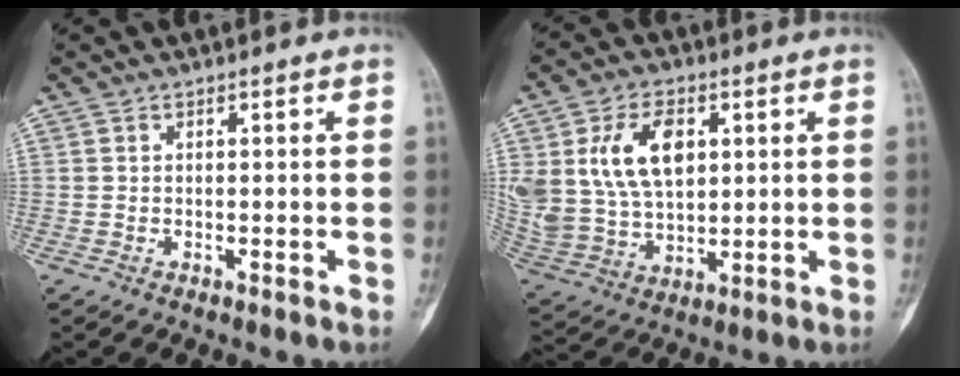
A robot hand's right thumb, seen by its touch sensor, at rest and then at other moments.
{"total": 16.1, "force": [4.6, 10.3, 11.5], "torque": [-0.207, -0.007, 0.102]}